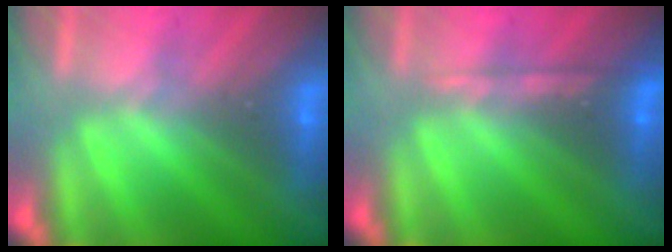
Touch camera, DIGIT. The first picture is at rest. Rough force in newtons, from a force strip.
{"total": 2.2}